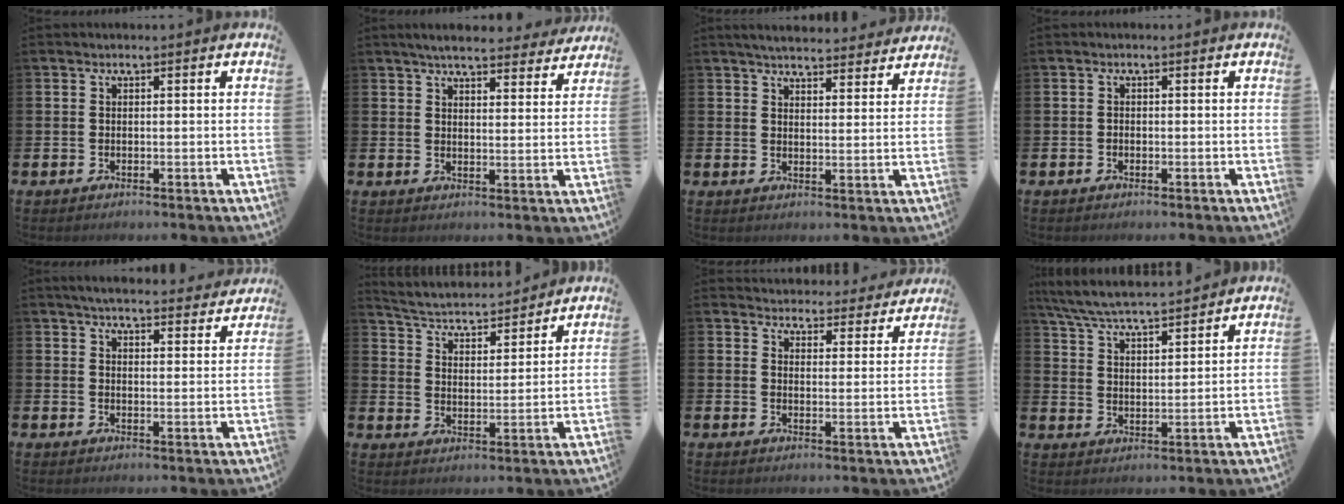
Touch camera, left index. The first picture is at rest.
{"total": 5.0, "force": [4.7, 0.8, 1.5], "torque": [-0.035, -0.023, 0.082]}
{"total": 4.5, "force": [4.4, 0.7, 0.7], "torque": [-0.019, -0.028, 0.077]}
{"total": 0.6, "force": [-0.3, 0.4, 0.1], "torque": [-0.009, 0.005, -0.007]}
{"total": 4.5, "force": [4.4, 0.6, 1.0], "torque": [-0.026, -0.026, 0.076]}
{"total": 4.2, "force": [4.1, 0.9, 0.5], "torque": [-0.036, -0.036, 0.066]}
{"total": 3.7, "force": [3.6, 0.9, -0.2], "torque": [-0.006, -0.034, 0.061]}
{"total": 6.4, "force": [6.2, 0.4, 1.6], "torque": [-0.058, -0.035, 0.110]}